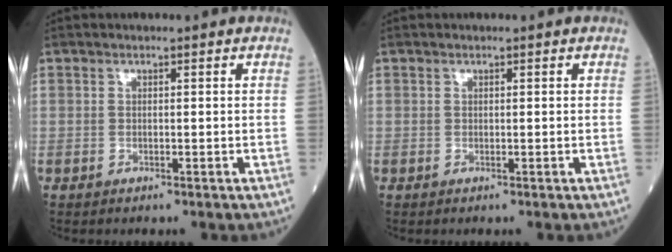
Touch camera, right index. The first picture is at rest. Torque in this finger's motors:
{"motor_torque": [0.08, 0.05, 0.08, 0.01]}